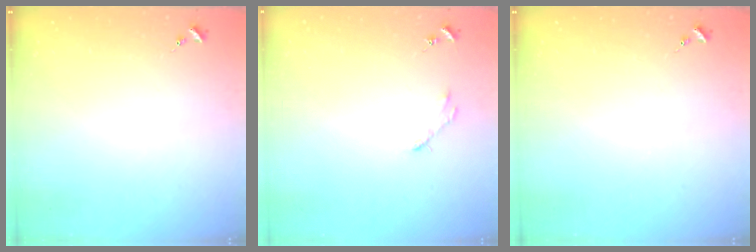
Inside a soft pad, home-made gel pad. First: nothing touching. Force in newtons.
{"total": 2.5, "press": 2.5, "slide": 0.3}
{"total": 0.0}